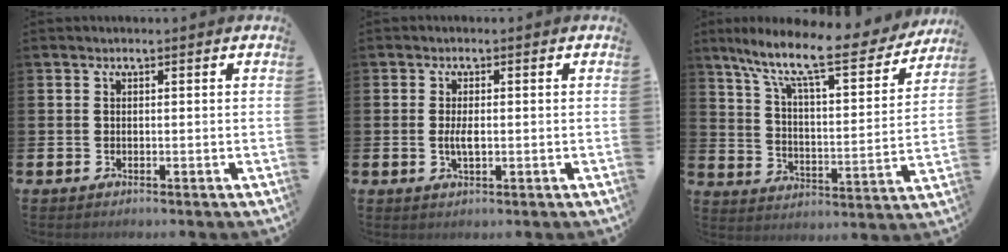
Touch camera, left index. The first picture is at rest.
{"total": 2.4, "force": [-0.1, 1.0, 2.2], "torque": [-0.039, 0.000, -0.004]}
{"total": 11.4, "force": [9.2, 2.4, 6.2], "torque": [-0.134, -0.062, 0.147]}